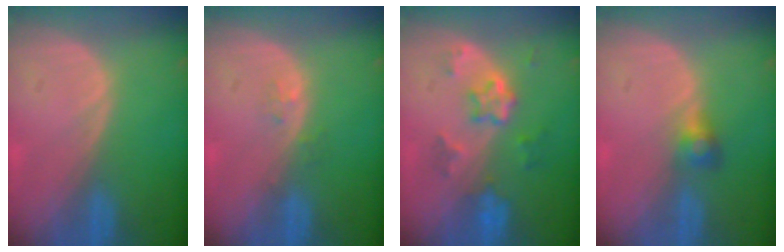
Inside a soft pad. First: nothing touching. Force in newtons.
{"total": 1.2, "press": 1.2, "slide": 0.1}
{"total": 6.0, "press": 5.4, "slide": 2.6}
{"total": 2.6, "press": 2.5, "slide": 0.2}